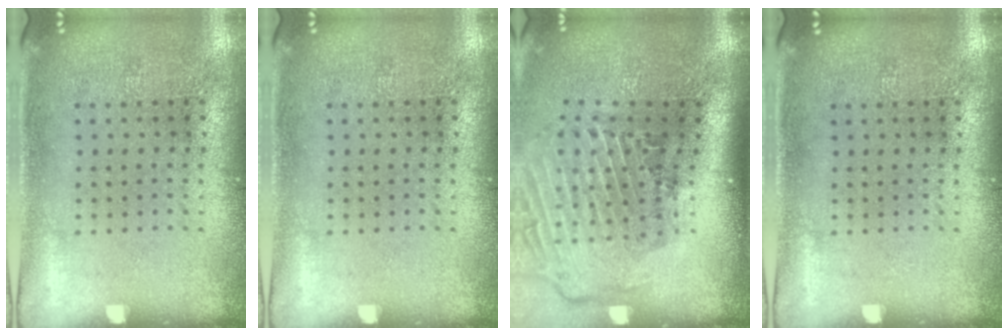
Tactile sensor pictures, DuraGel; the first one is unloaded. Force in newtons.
{"total": 0.0}
{"total": 2.9, "press": 2.0, "slide": 2.1}
{"total": 0.0}